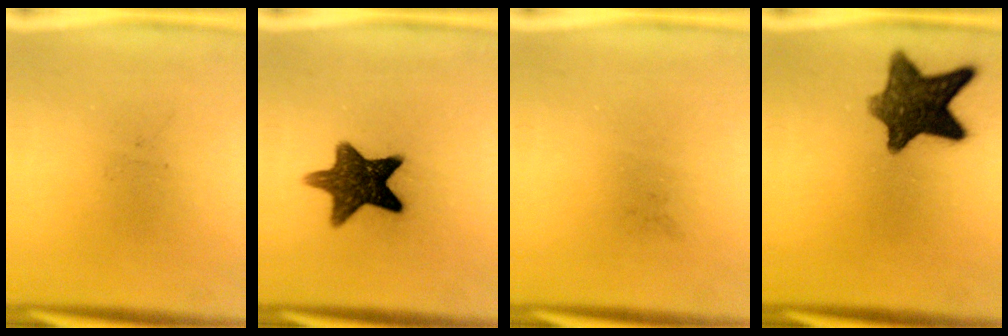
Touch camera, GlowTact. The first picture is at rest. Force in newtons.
{"total": 12.2}
{"total": 0.0}
{"total": 11.3}